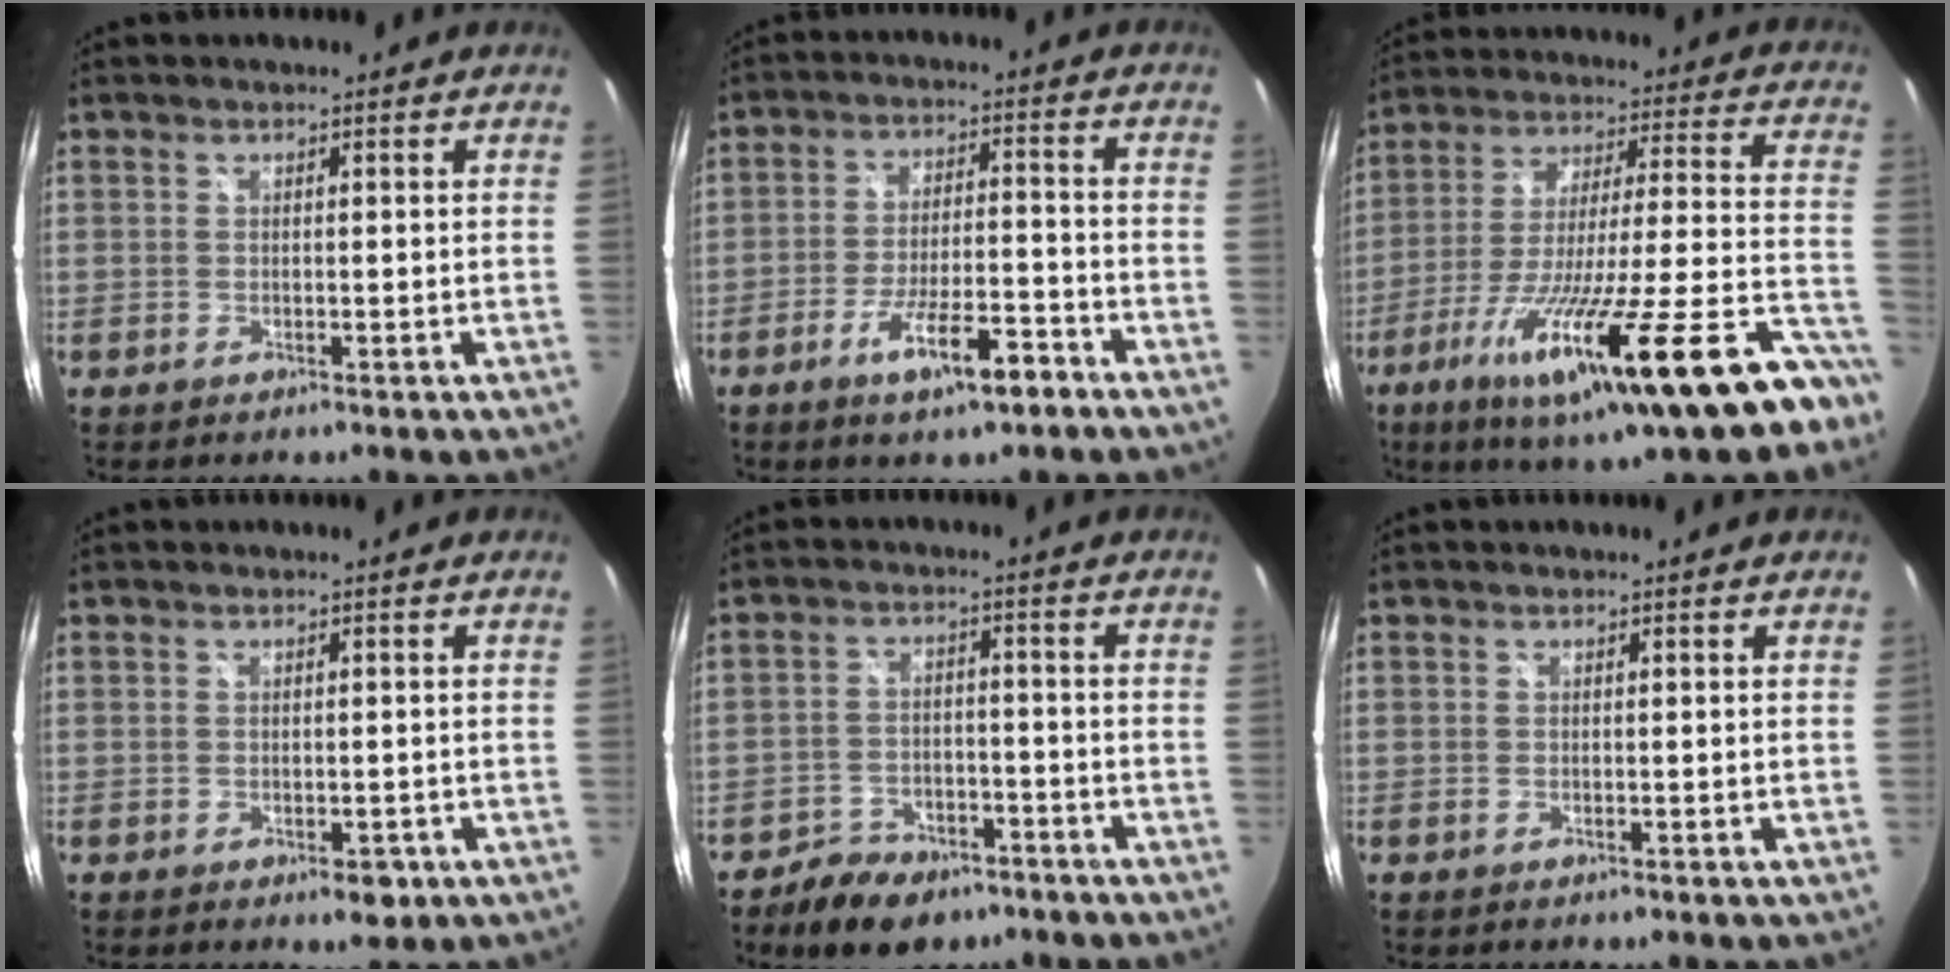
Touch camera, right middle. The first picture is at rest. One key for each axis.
{"total": 9.4, "fx": -5.9, "fy": 2.1, "fz": 7.1, "tx": -0.134, "ty": -0.007, "tz": -0.093}
{"total": 30.8, "fx": -20.2, "fy": 4.5, "fz": 22.8, "tx": -0.364, "ty": -0.068, "tz": -0.308}
{"total": 2.9, "fx": -1.4, "fy": 1.7, "fz": 2.0, "tx": -0.030, "ty": -0.008, "tz": -0.017}
{"total": 9.2, "fx": -6.6, "fy": 5.2, "fz": 3.8, "tx": -0.096, "ty": 0.008, "tz": -0.099}
{"total": 0.0}